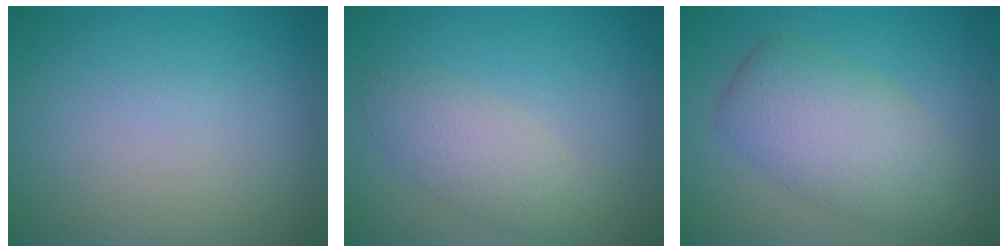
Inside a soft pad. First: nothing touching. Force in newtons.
{"total": 2.9, "press": 2.9, "slide": 0.0}
{"total": 6.0, "press": 6.0, "slide": 0.3}